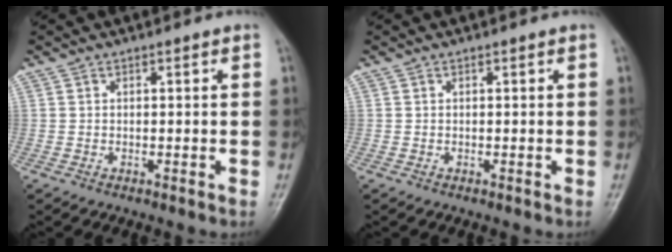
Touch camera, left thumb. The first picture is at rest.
{"total": 0.0}